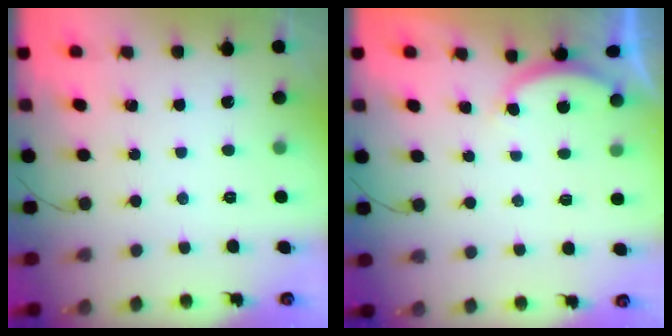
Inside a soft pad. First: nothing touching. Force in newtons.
{"total": 2.5, "press": 2.5, "slide": 0.5}